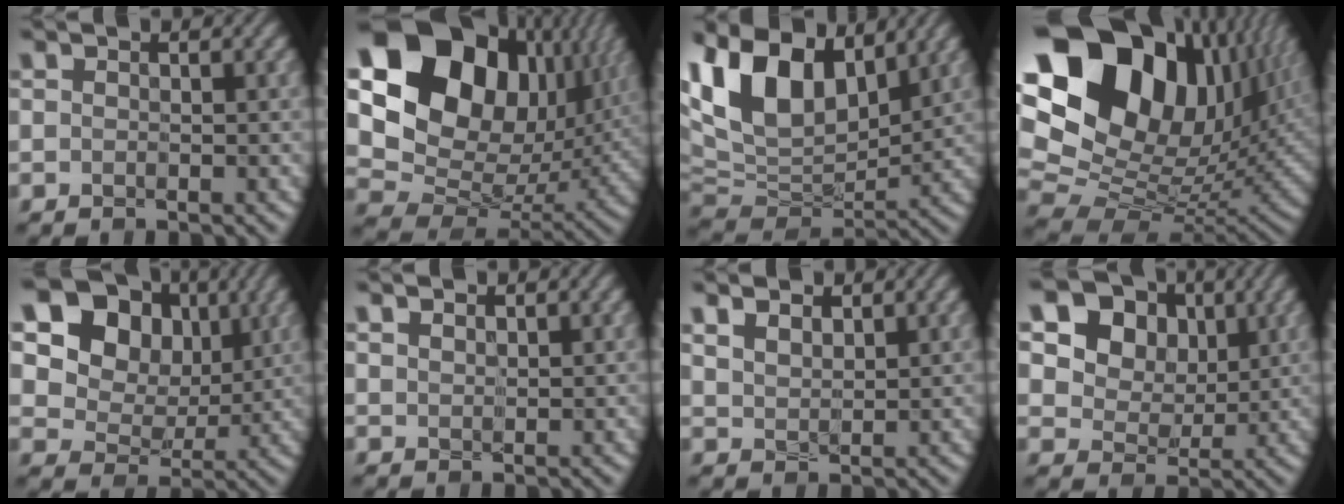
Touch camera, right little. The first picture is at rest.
{"total": 17.9, "force": [6.2, 13.4, 10.2], "torque": [-0.212, 0.019, 0.123]}
{"total": 13.1, "force": [5.8, 7.7, 8.8], "torque": [-0.210, 0.025, 0.106]}
{"total": 20.3, "force": [7.8, 13.3, 13.3], "torque": [-0.275, 0.038, 0.143]}
{"total": 15.2, "force": [6.1, 11.8, 7.3], "torque": [-0.160, 0.026, 0.122]}
{"total": 1.7, "force": [1.2, 0.8, 0.8], "torque": [-0.018, 0.005, 0.017]}
{"total": 4.0, "force": [2.5, 2.2, 2.2], "torque": [-0.055, 0.009, 0.037]}
{"total": 13.9, "force": [6.2, 10.6, 6.5], "torque": [-0.158, 0.022, 0.122]}